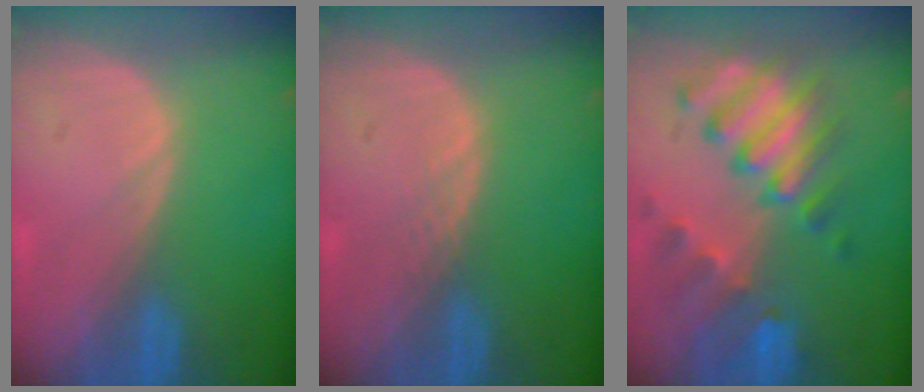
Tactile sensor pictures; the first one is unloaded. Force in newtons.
{"total": 1.0, "press": 1.0, "slide": 0.1}
{"total": 10.0, "press": 8.9, "slide": 4.6}